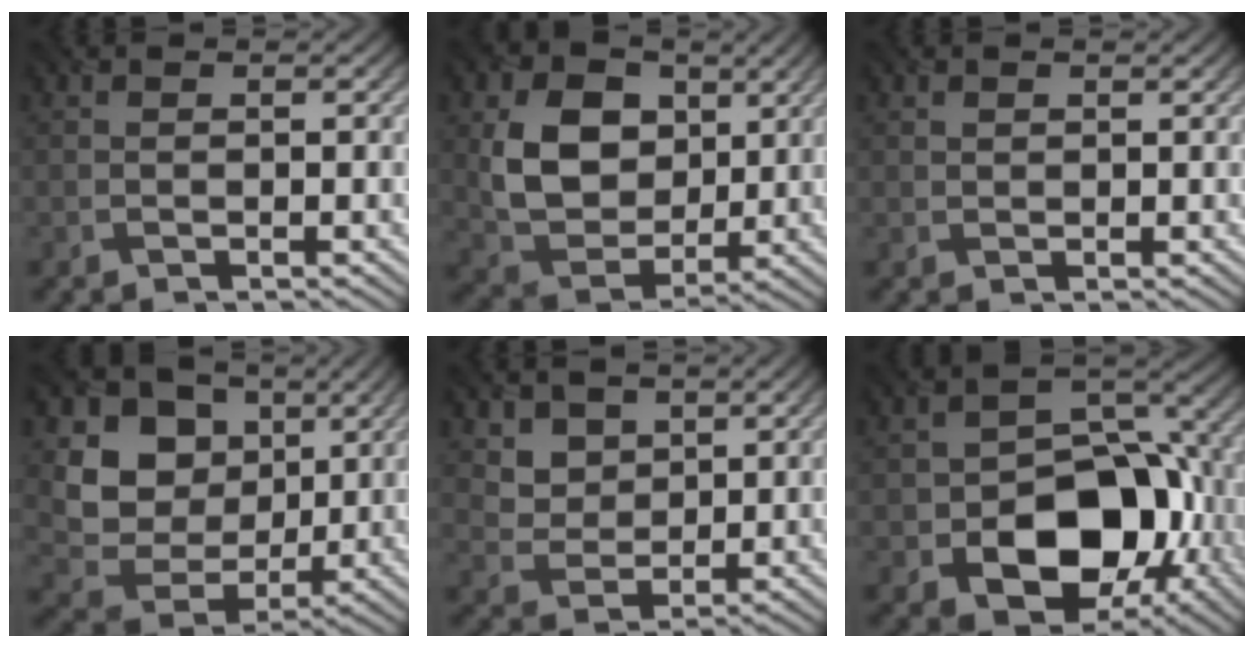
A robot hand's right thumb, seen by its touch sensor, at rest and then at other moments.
{"total": 10.5, "force": [2.5, 8.0, 6.3], "torque": [-0.148, -0.007, 0.043]}
{"total": 0.8, "force": [0.6, 0.5, 0.2], "torque": [-0.006, -0.002, 0.014]}
{"total": 11.6, "force": [3.8, 9.4, 5.7], "torque": [-0.126, -0.005, 0.063]}
{"total": 5.4, "force": [3.2, 3.8, 2.0], "torque": [-0.065, -0.031, 0.080]}
{"total": 14.1, "force": [-4.5, 9.7, 9.1], "torque": [-0.126, -0.022, -0.079]}